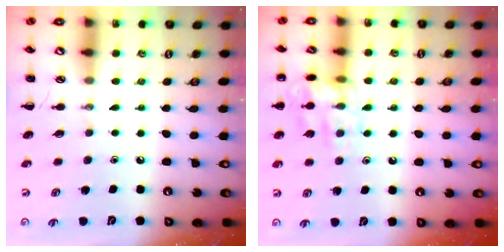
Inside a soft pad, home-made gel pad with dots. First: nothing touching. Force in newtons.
{"total": 12.5, "press": 12.5, "slide": 0.6}